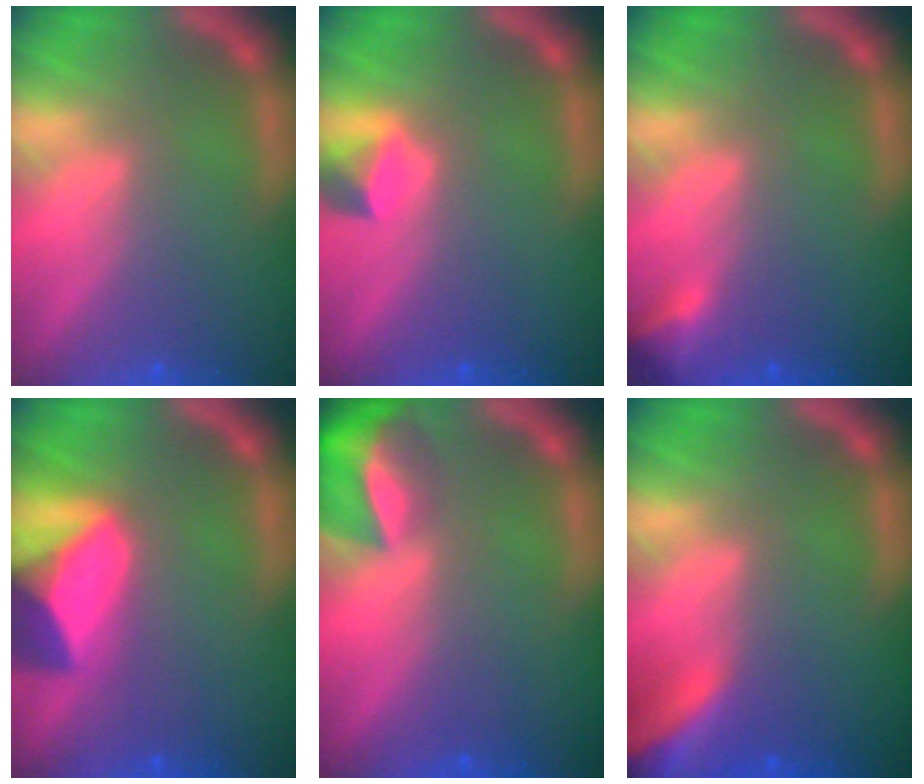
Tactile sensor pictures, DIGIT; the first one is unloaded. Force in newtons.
{"total": 1.9}
{"total": 1.9}
{"total": 8.4}
{"total": 6.4}
{"total": 9.4}